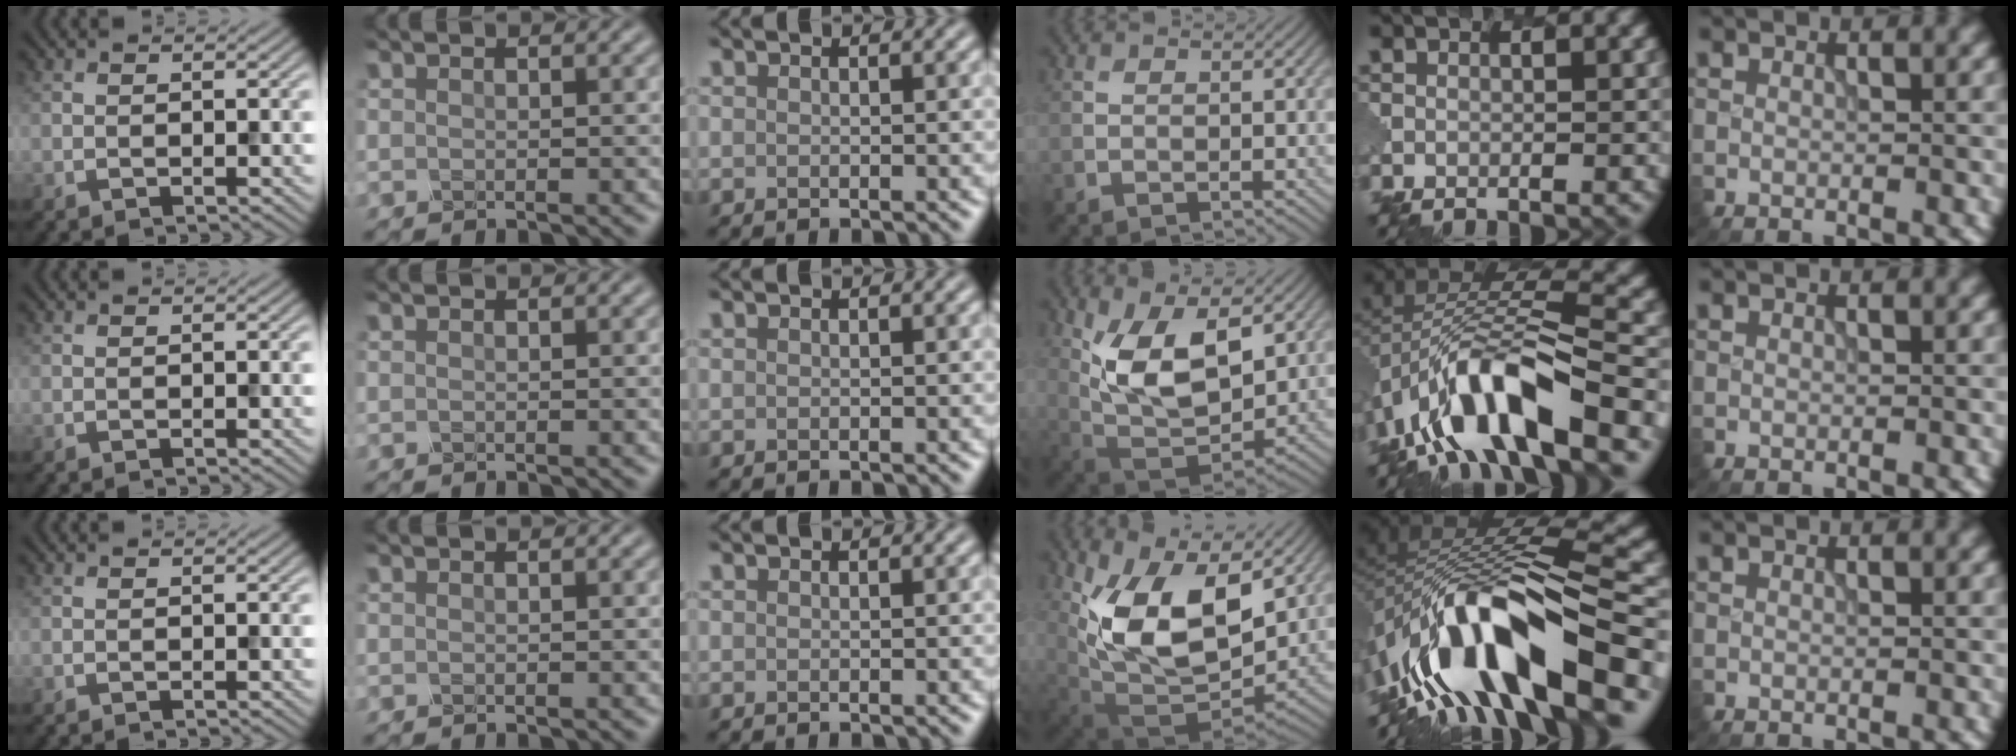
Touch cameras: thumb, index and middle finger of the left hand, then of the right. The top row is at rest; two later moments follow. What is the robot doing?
{"motion": "insert", "object": "pen bag"}